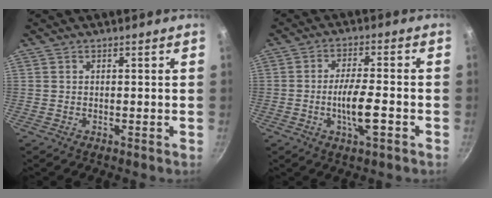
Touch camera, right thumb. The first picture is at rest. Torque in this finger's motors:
{"motor_torque": [3.12, 1.89, 1.51, -1.26, 0.62]}